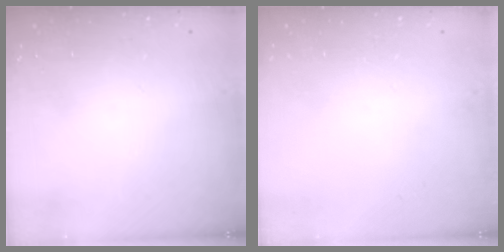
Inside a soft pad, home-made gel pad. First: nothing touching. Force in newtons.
{"total": 0.0}